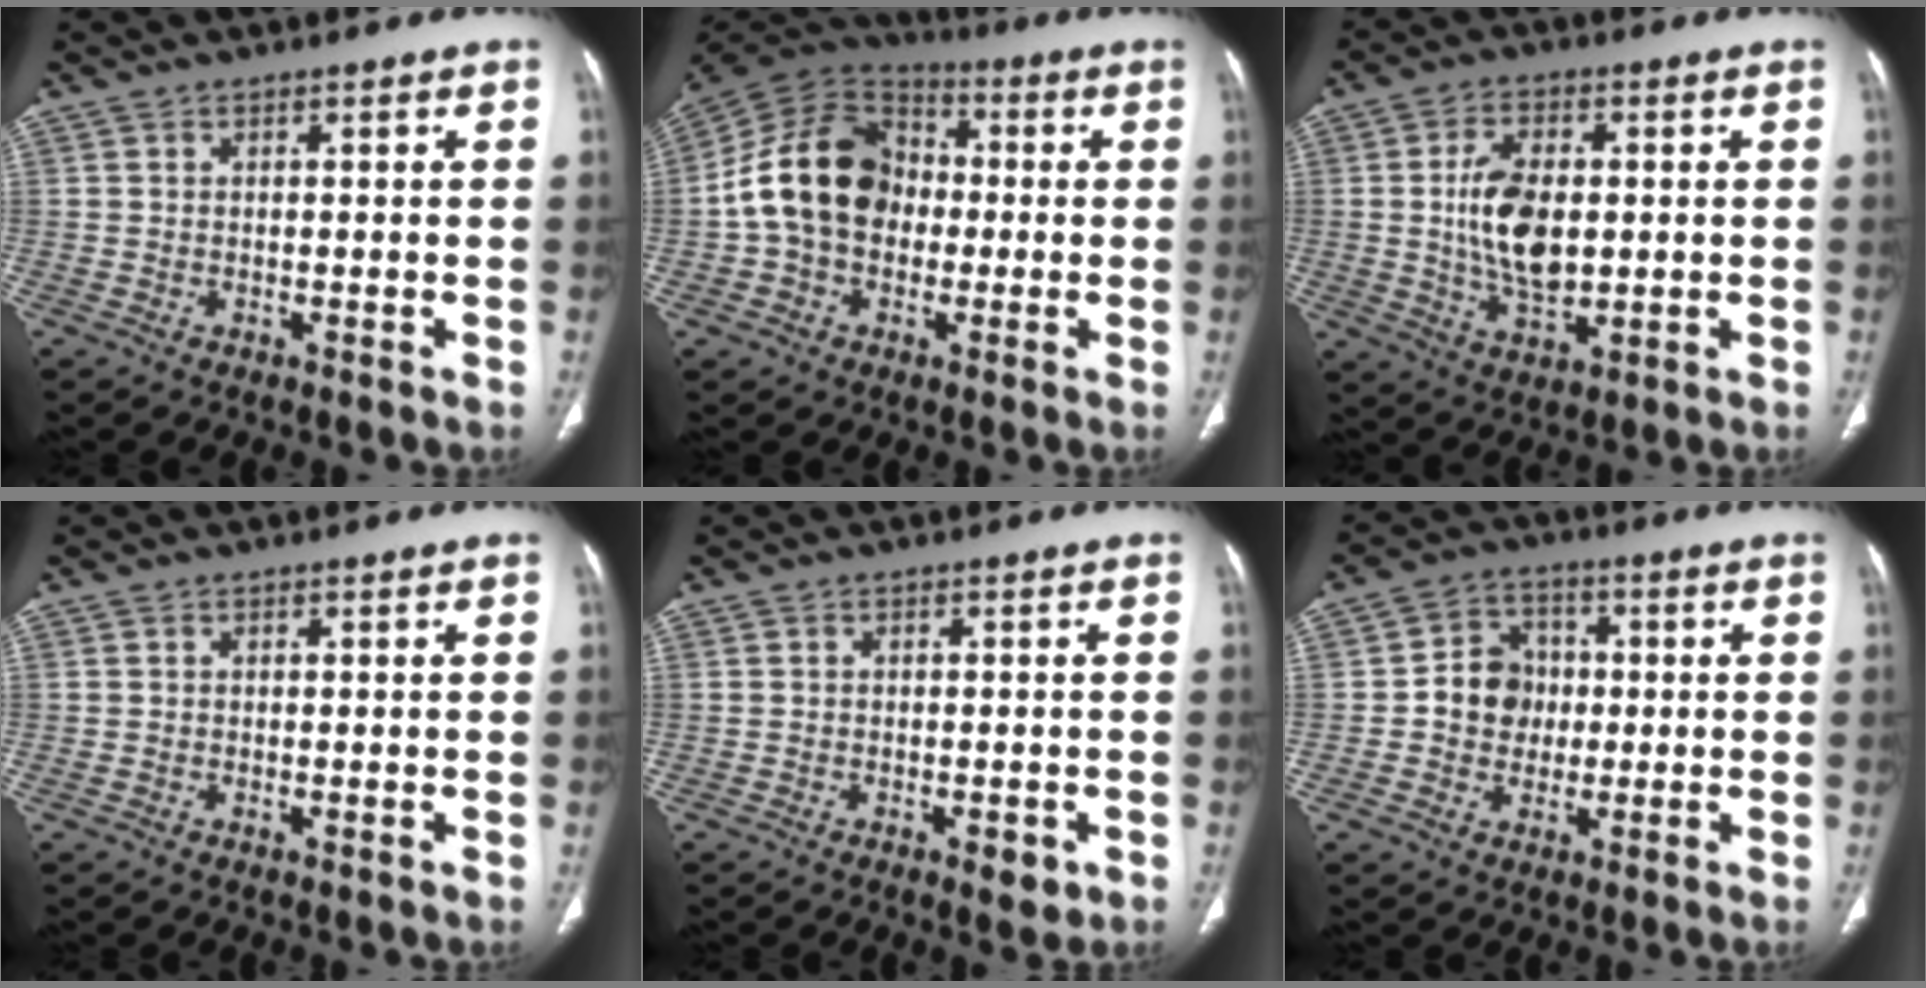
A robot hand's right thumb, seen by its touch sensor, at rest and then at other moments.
{"total": 16.2, "force": [-0.8, 12.3, 10.5], "torque": [-0.172, 0.038, -0.024]}
{"total": 11.3, "force": [0.4, 6.5, 9.2], "torque": [-0.159, -0.004, 0.014]}
{"total": 0.0}
{"total": 2.9, "force": [-1.3, 1.3, 2.3], "torque": [-0.024, -0.001, -0.014]}
{"total": 8.0, "force": [-0.2, 7.1, 3.7], "torque": [-0.021, 0.015, -0.012]}